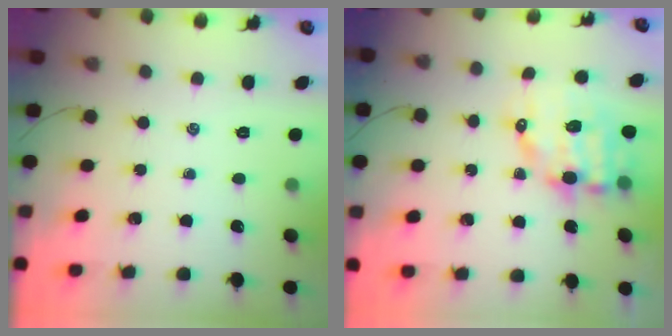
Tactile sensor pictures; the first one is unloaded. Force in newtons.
{"total": 10.7, "press": 10.4, "slide": 2.5}